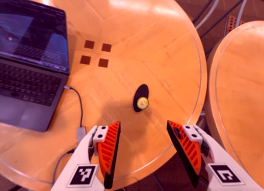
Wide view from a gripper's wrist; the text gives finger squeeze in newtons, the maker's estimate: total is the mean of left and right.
{"total": 0.0}